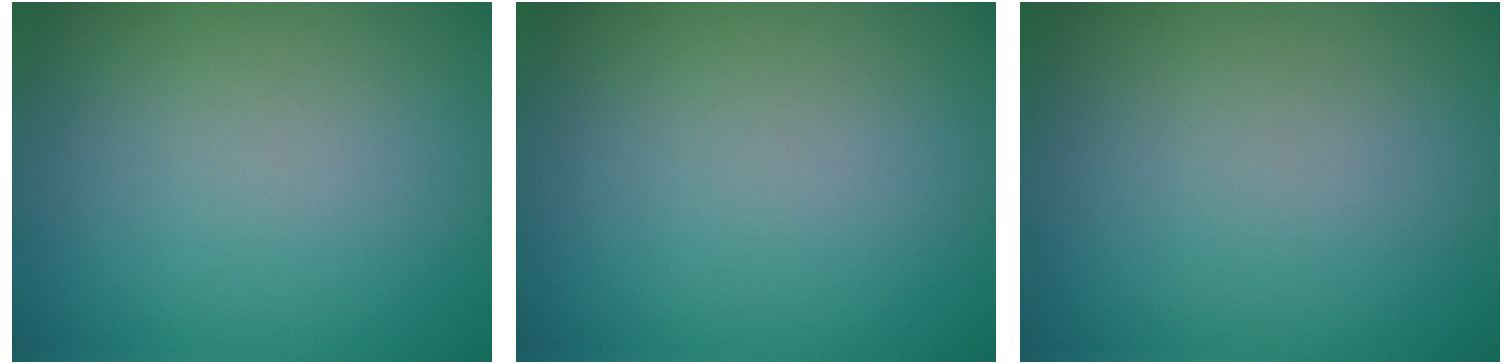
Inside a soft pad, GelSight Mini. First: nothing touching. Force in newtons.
{"total": 0.0}
{"total": 0.0}